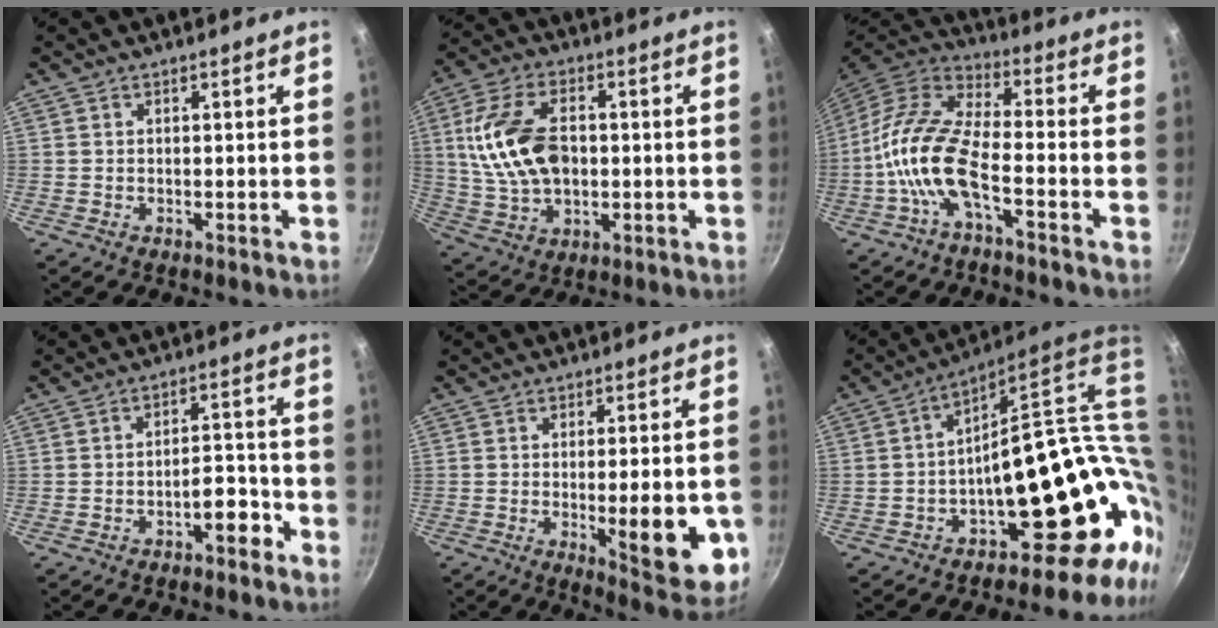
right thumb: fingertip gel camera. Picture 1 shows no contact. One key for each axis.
{"total": 15.3, "fx": 1.2, "fy": 9.8, "fz": 11.7, "tx": -0.214, "ty": 0.009, "tz": 0.026}
{"total": 13.5, "fx": -4.7, "fy": 5.5, "fz": 11.4, "tx": -0.227, "ty": 0.043, "tz": -0.105}
{"total": 5.2, "fx": -3.2, "fy": 2.1, "fz": 3.5, "tx": -0.031, "ty": 0.040, "tz": -0.040}
{"total": 13.6, "fx": -2.8, "fy": 4.0, "fz": 12.7, "tx": -0.145, "ty": -0.007, "tz": -0.029}
{"total": 23.2, "fx": 1.7, "fy": 14.1, "fz": 18.3, "tx": -0.158, "ty": 0.004, "tz": 0.044}